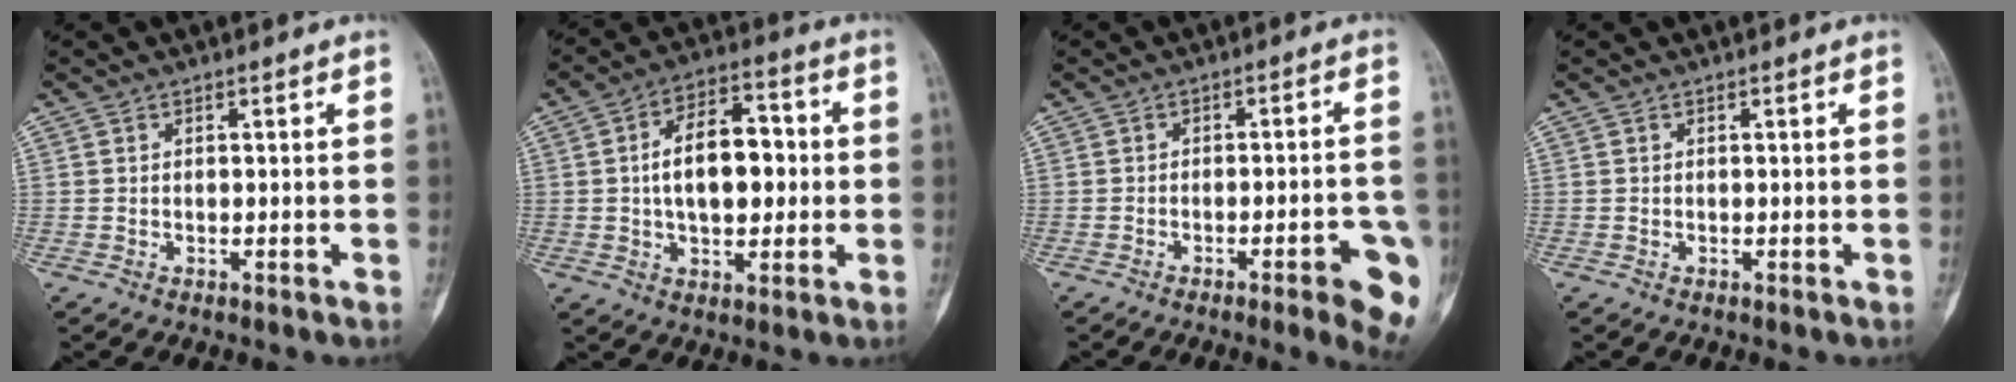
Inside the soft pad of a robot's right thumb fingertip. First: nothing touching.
{"total": 13.2, "force": [0.5, 7.5, 10.8], "torque": [-0.148, 0.022, 0.005]}
{"total": 9.5, "force": [-4.4, 1.9, 8.2], "torque": [-0.090, 0.017, -0.049]}
{"total": 0.0}